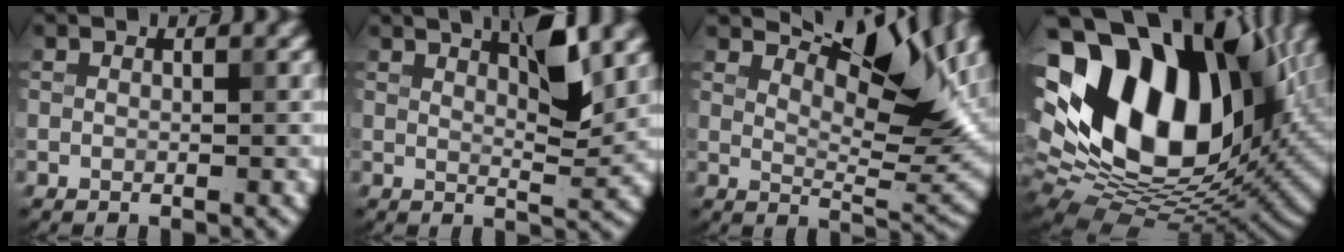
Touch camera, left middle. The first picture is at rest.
{"total": 3.5, "force": [1.8, 0.3, 2.9], "torque": [-0.058, 0.001, 0.047]}
{"total": 7.8, "force": [4.0, 2.4, 6.2], "torque": [-0.106, 0.000, 0.086]}
{"total": 19.1, "force": [3.2, 12.6, 14.1], "torque": [-0.297, 0.005, 0.090]}